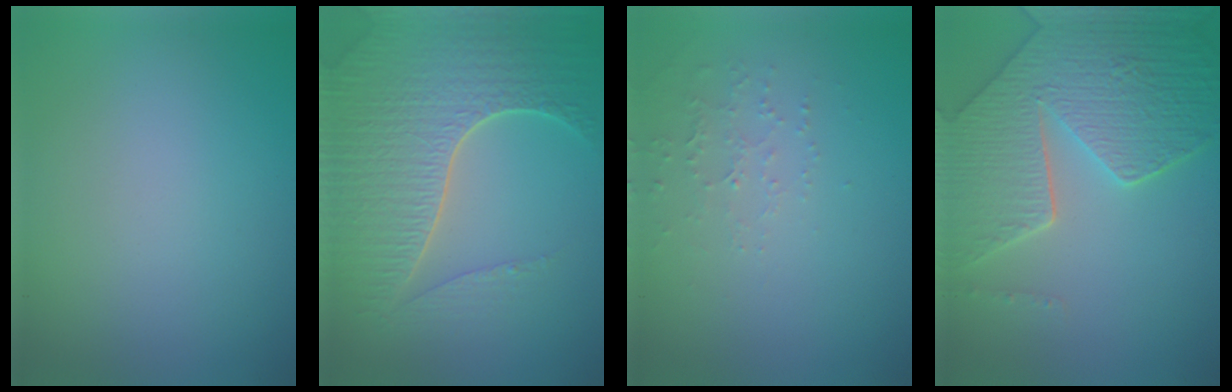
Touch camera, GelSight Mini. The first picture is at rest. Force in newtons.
{"total": 7.6, "press": 5.6, "slide": 5.1}
{"total": 1.5, "press": 1.5, "slide": 0.5}
{"total": 8.4, "press": 6.0, "slide": 5.8}